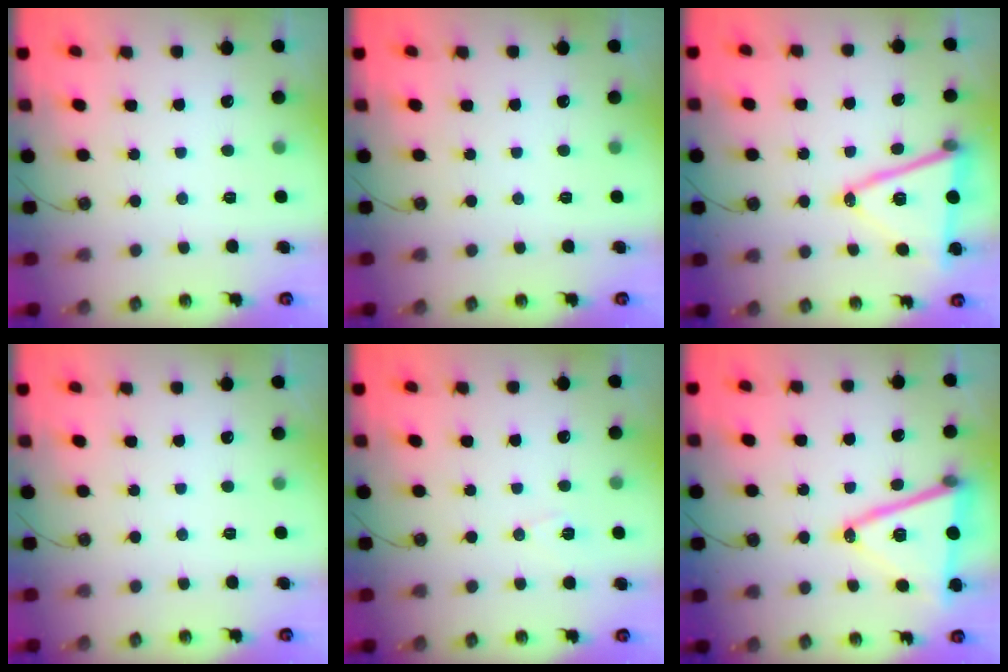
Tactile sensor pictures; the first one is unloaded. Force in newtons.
{"total": 0.0}
{"total": 15.4, "press": 14.9, "slide": 3.8}
{"total": 0.0}
{"total": 6.2, "press": 5.1, "slide": 3.5}
{"total": 17.0, "press": 16.5, "slide": 3.9}